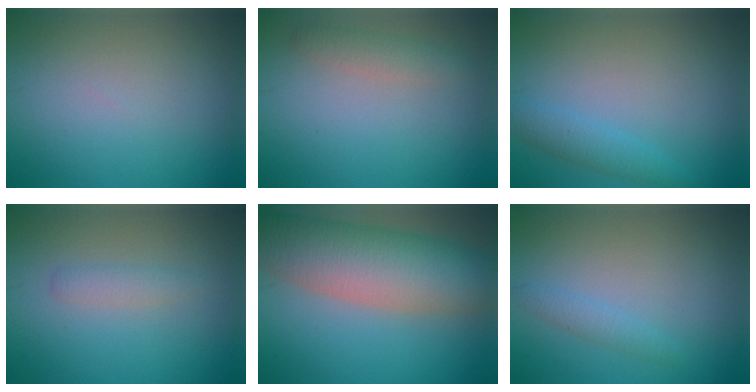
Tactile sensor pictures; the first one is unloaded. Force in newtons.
{"total": 1.7, "press": 1.7, "slide": 0.0}
{"total": 2.2, "press": 2.2, "slide": 0.2}
{"total": 1.5, "press": 1.5, "slide": 0.0}
{"total": 10.7, "press": 10.7, "slide": 0.7}
{"total": 1.3, "press": 1.3, "slide": 0.1}